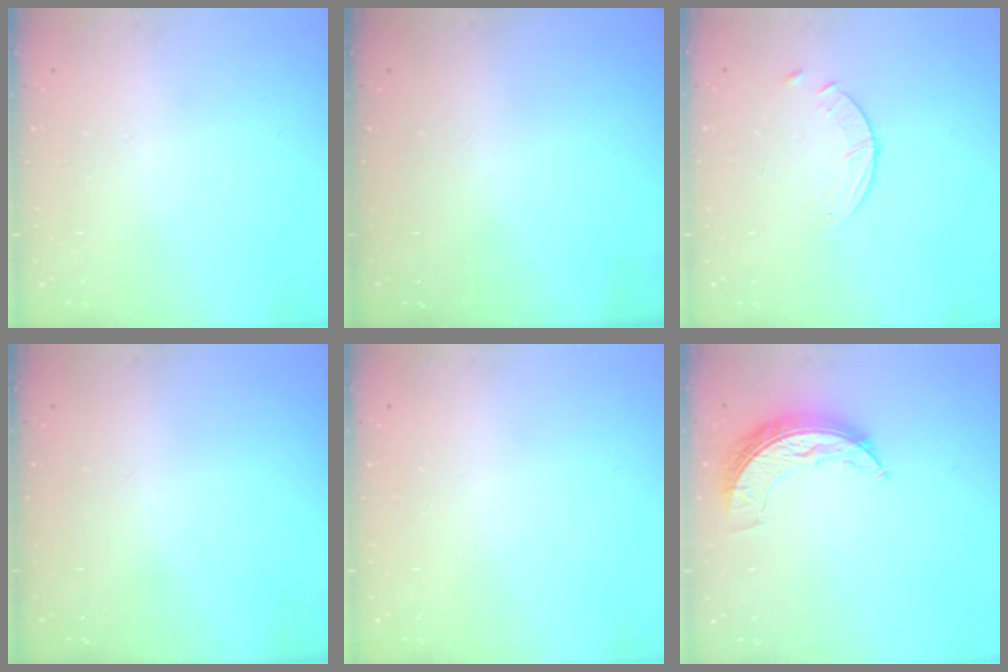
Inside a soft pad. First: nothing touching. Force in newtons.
{"total": 0.0}
{"total": 3.0, "press": 3.0, "slide": 0.4}
{"total": 0.0}
{"total": 0.0}
{"total": 8.3, "press": 8.3, "slide": 0.5}